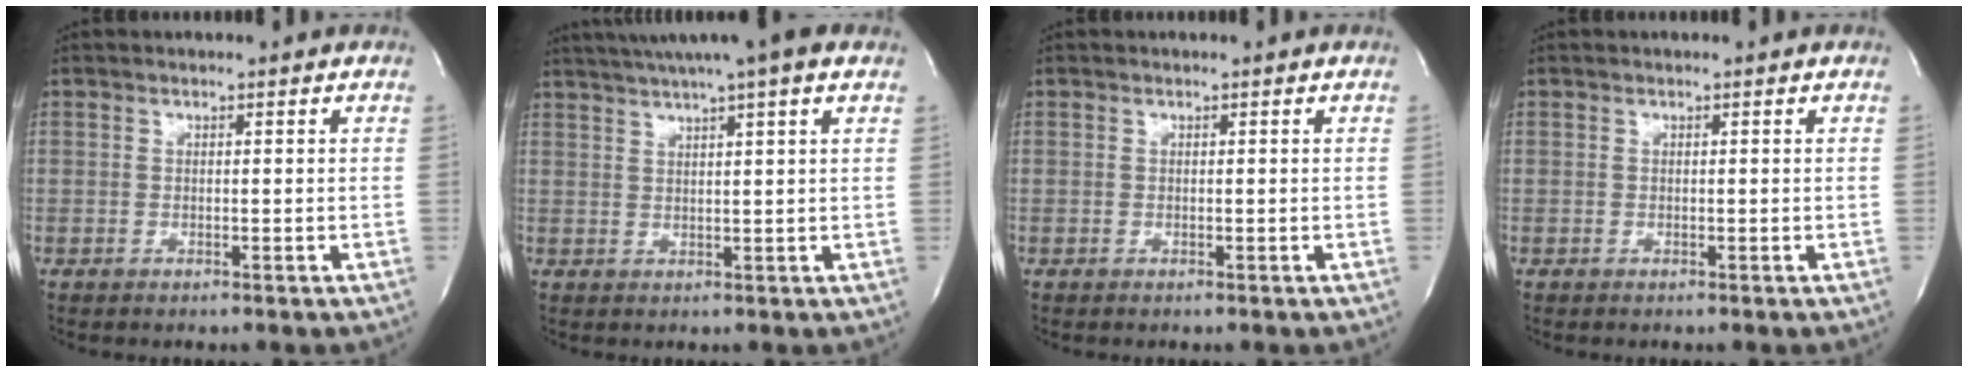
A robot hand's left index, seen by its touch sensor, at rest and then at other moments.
{"total": 10.3, "force": [7.7, 0.0, 6.9], "torque": [-0.117, 0.029, 0.097]}
{"total": 0.0}
{"total": 0.0}